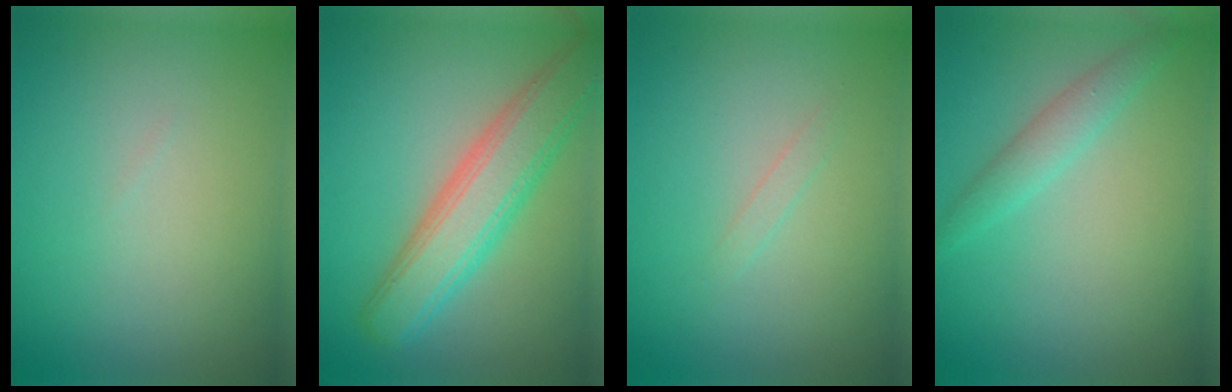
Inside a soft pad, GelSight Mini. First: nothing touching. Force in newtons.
{"total": 6.5, "press": 6.5, "slide": 0.3}
{"total": 0.7, "press": 0.7, "slide": 0.0}
{"total": 2.1, "press": 2.1, "slide": 0.1}